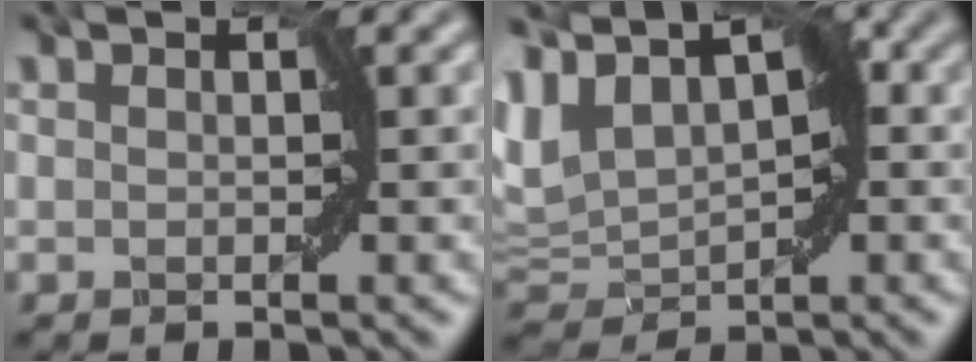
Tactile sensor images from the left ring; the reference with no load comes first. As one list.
[{"total": 6.9, "force": [3.4, 4.2, 4.4], "torque": [-0.100, 0.020, 0.068]}]